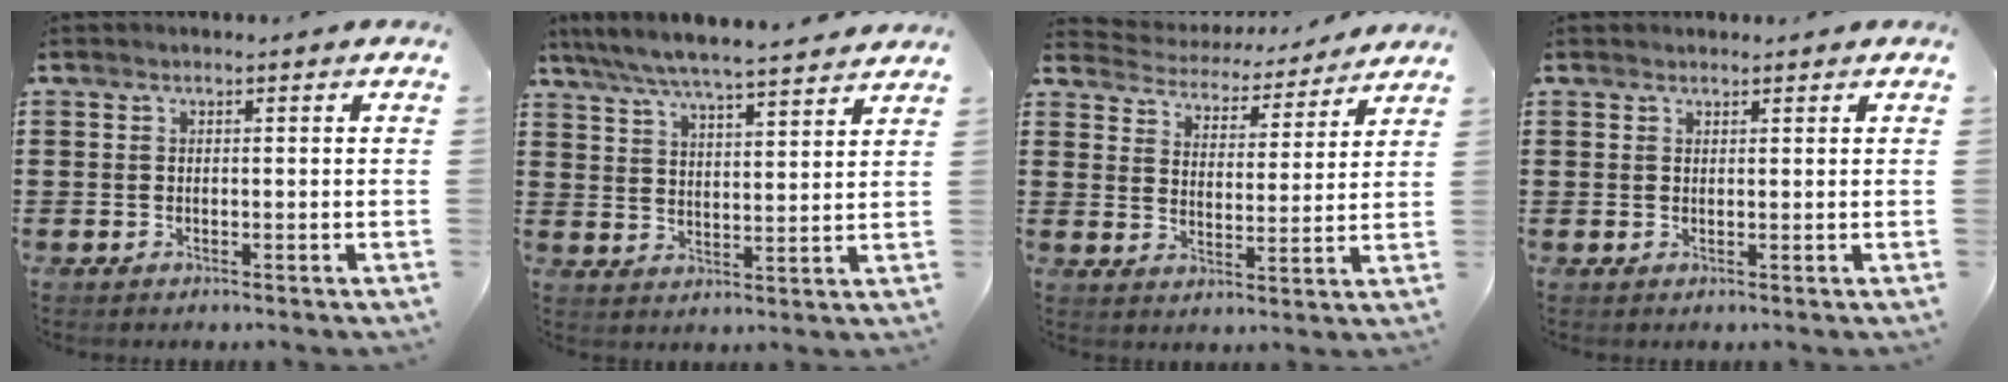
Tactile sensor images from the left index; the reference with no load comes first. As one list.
[{"total": 5.9, "force": [5.5, -0.2, 2.1], "torque": [-0.063, -0.035, 0.093]}, {"total": 4.1, "force": [4.1, 0.4, -0.1], "torque": [-0.026, -0.034, 0.065]}, {"total": 1.1, "force": [1.0, 0.3, 0.0], "torque": [-0.003, 0.000, 0.021]}]